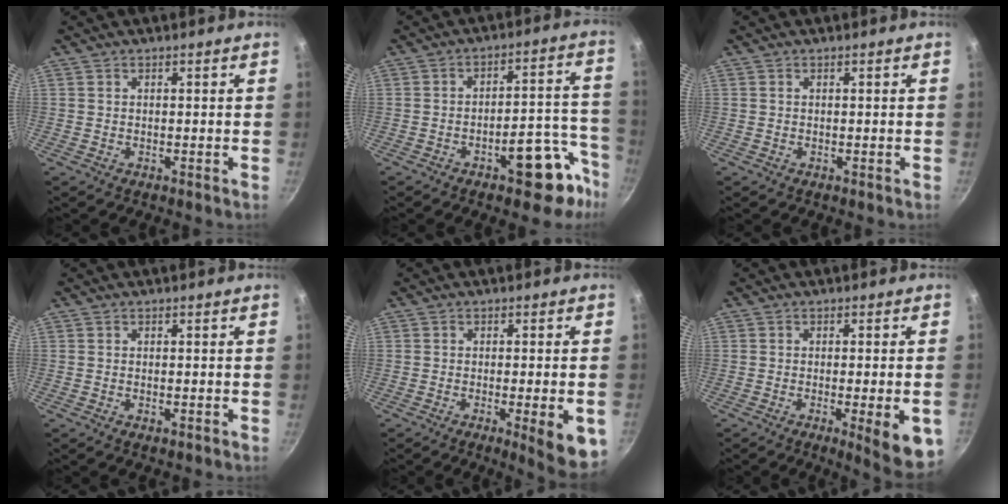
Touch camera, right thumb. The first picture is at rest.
{"total": 13.7, "force": [-7.6, 5.8, 9.9], "torque": [-0.067, 0.070, -0.096]}
{"total": 0.0}
{"total": 1.4, "force": [-0.5, 0.6, 1.2], "torque": [-0.020, 0.000, -0.008]}
{"total": 8.9, "force": [-2.8, 1.7, 8.2], "torque": [-0.095, 0.002, -0.034]}
{"total": 9.5, "force": [-3.0, 1.8, 8.8], "torque": [-0.102, 0.001, -0.035]}